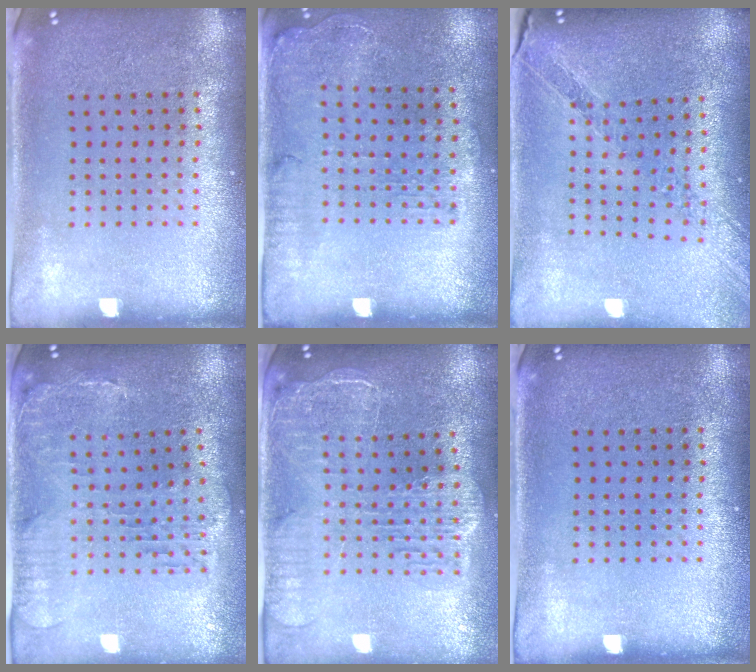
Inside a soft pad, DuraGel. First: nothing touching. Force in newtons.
{"total": 1.2, "press": 1.1, "slide": 0.5}
{"total": 1.1, "press": 1.1, "slide": 0.1}
{"total": 0.7, "press": 0.6, "slide": 0.2}
{"total": 2.5, "press": 2.2, "slide": 1.3}
{"total": 0.0}